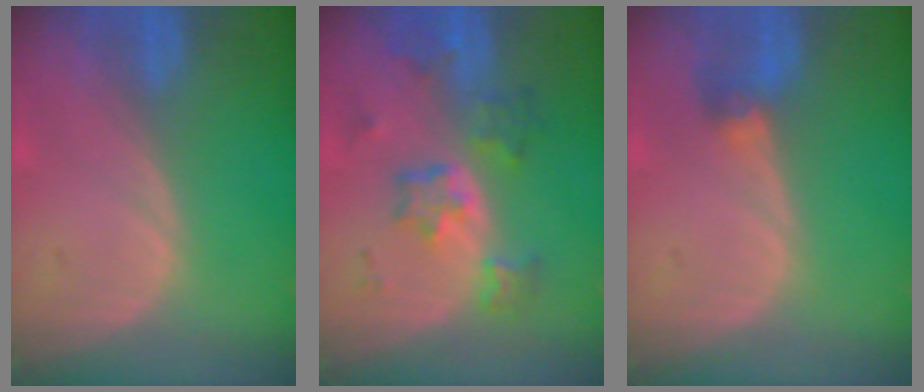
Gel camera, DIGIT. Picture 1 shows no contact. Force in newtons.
{"total": 7.1, "press": 6.5, "slide": 2.9}
{"total": 2.8, "press": 2.6, "slide": 1.0}